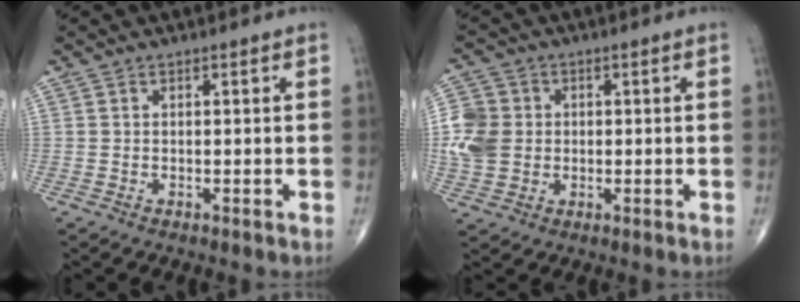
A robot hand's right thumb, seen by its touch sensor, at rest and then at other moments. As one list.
[{"total": 8.5, "force": [0.1, 7.3, 4.3], "torque": [-0.081, 0.004, 0.000]}]